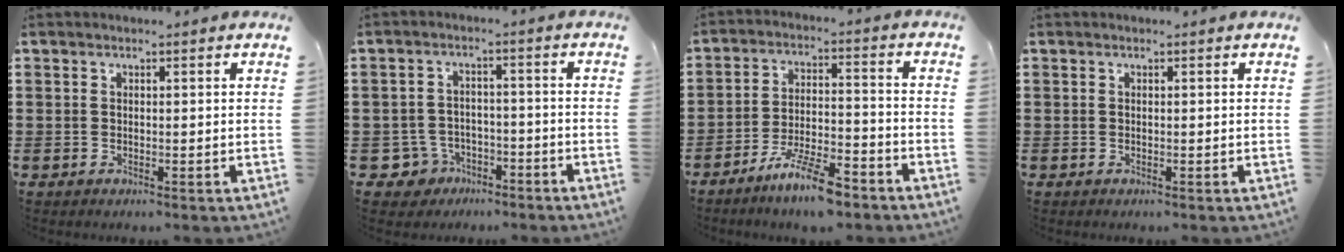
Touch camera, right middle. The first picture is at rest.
{"total": 4.4, "force": [-3.4, 2.6, 0.8], "torque": [-0.046, 0.000, -0.073]}
{"total": 8.4, "force": [-6.6, 1.2, 5.0], "torque": [-0.096, 0.004, -0.122]}
{"total": 0.0}